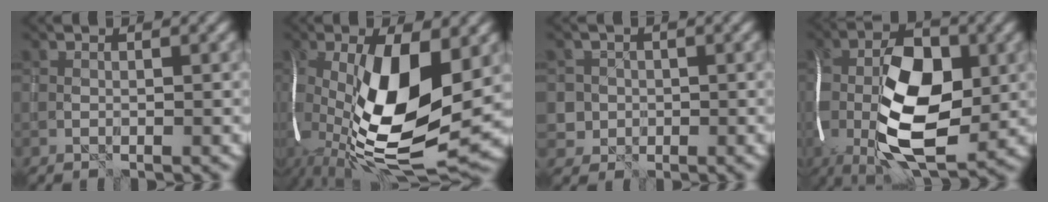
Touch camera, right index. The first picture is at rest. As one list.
[{"total": 15.1, "force": [-1.6, 6.3, 13.6], "torque": [-0.269, -0.013, -0.033]}, {"total": 3.4, "force": [-0.5, 3.3, 0.5], "torque": [0.011, 0.009, -0.014]}, {"total": 13.2, "force": [-1.4, 6.4, 11.4], "torque": [-0.197, 0.006, -0.033]}]